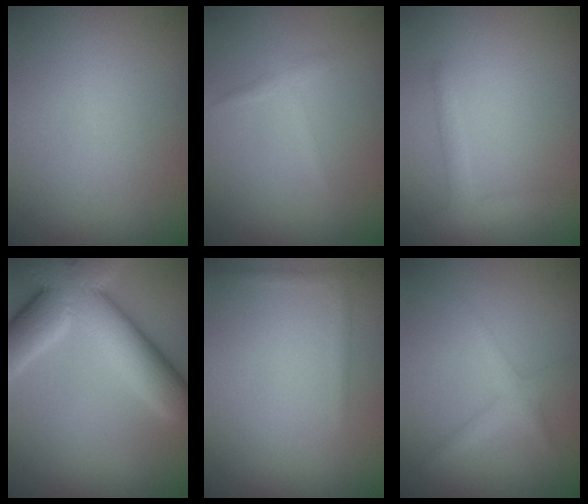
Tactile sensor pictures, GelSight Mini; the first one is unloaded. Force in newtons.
{"total": 1.1, "press": 1.1, "slide": 0.1}
{"total": 1.6, "press": 1.6, "slide": 0.0}
{"total": 10.8, "press": 10.7, "slide": 0.8}
{"total": 0.8, "press": 0.8, "slide": 0.1}
{"total": 1.8, "press": 1.8, "slide": 0.1}